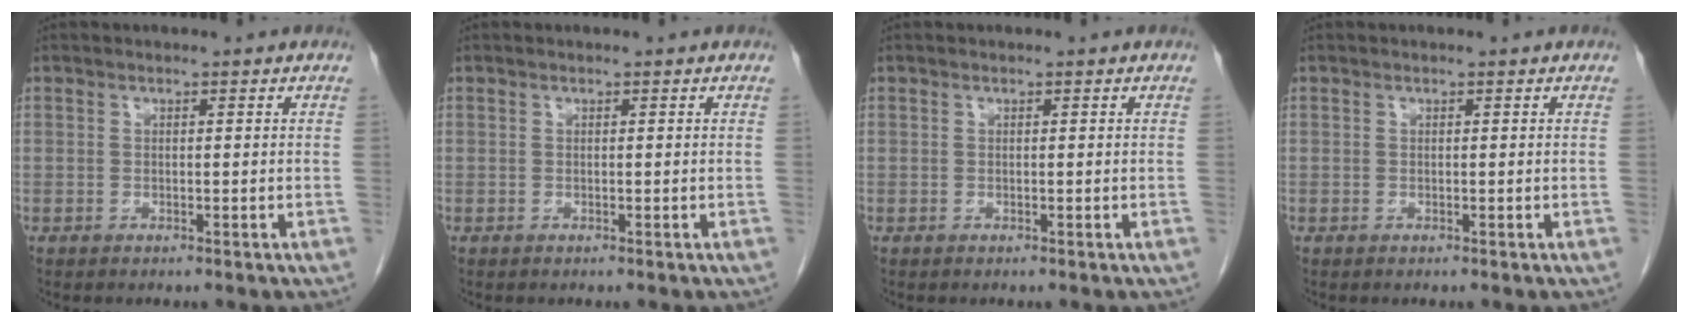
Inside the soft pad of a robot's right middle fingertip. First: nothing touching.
{"total": 0.0}
{"total": 0.0}
{"total": 0.0}